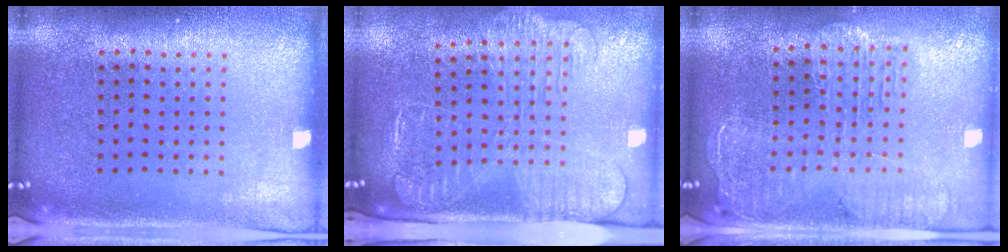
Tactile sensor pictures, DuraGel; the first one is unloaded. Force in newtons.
{"total": 2.5, "press": 1.9, "slide": 1.5}
{"total": 2.3, "press": 2.0, "slide": 1.1}